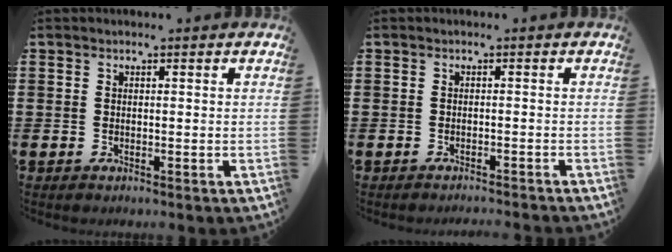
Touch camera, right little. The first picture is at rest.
{"total": 0.9, "force": [-0.8, -0.2, 0.0], "torque": [0.000, 0.001, -0.017]}